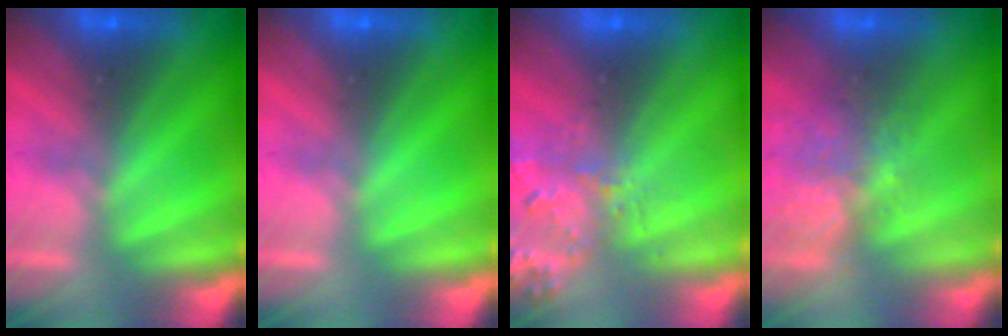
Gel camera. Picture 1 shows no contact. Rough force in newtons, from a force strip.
{"total": 0.0}
{"total": 2.8}
{"total": 3.7}